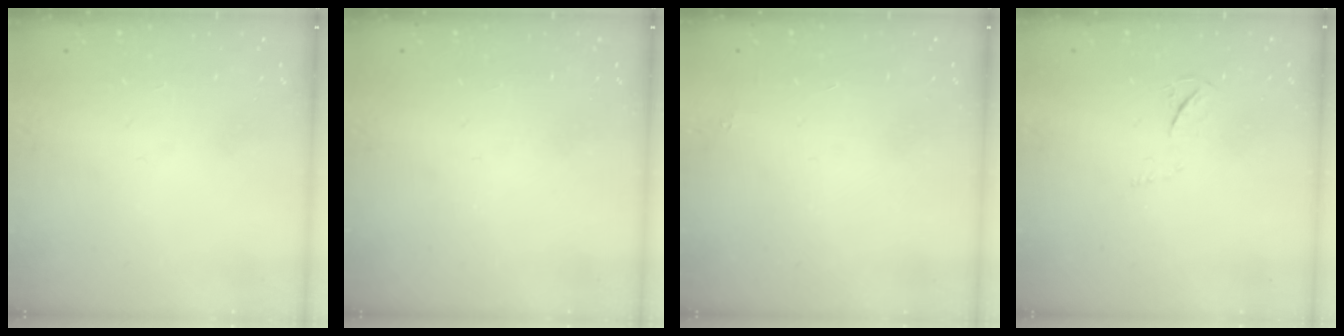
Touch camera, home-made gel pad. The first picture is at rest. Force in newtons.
{"total": 0.0}
{"total": 1.8, "press": 1.7, "slide": 0.1}
{"total": 3.1, "press": 3.1, "slide": 0.5}